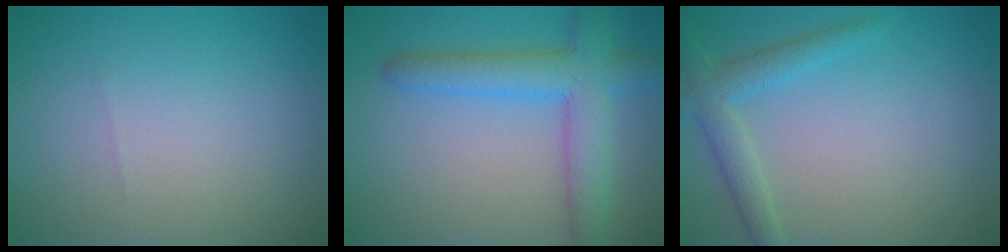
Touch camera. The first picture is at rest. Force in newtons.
{"total": 5.6, "press": 5.6, "slide": 0.2}
{"total": 2.7, "press": 2.7, "slide": 0.1}